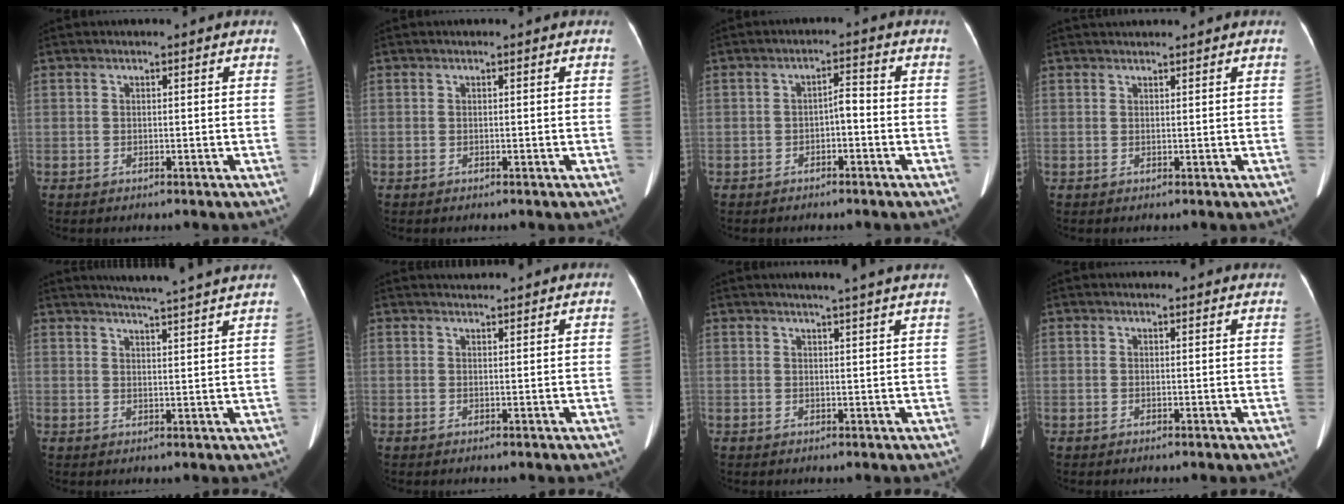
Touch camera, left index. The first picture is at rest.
{"total": 0.0}
{"total": 2.4, "force": [-0.9, 0.8, 2.1], "torque": [-0.032, 0.011, -0.016]}
{"total": 2.1, "force": [2.1, 0.0, 0.4], "torque": [-0.005, 0.028, 0.038]}
{"total": 12.6, "force": [11.5, -1.1, 5.1], "torque": [-0.080, -0.008, 0.136]}
{"total": 3.1, "force": [3.1, 0.0, 0.4], "torque": [-0.010, 0.022, 0.043]}
{"total": 7.5, "force": [6.5, -0.8, 3.7], "torque": [-0.046, 0.009, 0.063]}
{"total": 4.0, "force": [3.9, 0.7, 0.7], "torque": [-0.008, 0.010, 0.034]}